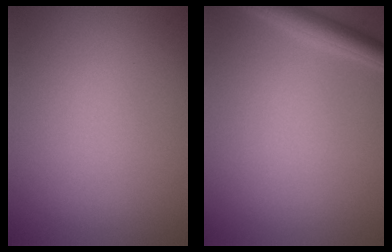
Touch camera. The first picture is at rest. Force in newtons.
{"total": 3.0, "press": 3.0, "slide": 0.2}